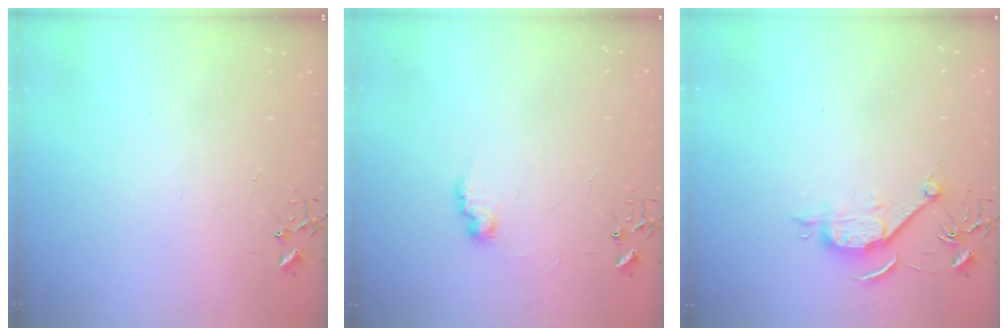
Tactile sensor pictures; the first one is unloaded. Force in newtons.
{"total": 7.5, "press": 7.4, "slide": 0.3}
{"total": 7.9, "press": 7.9, "slide": 0.9}